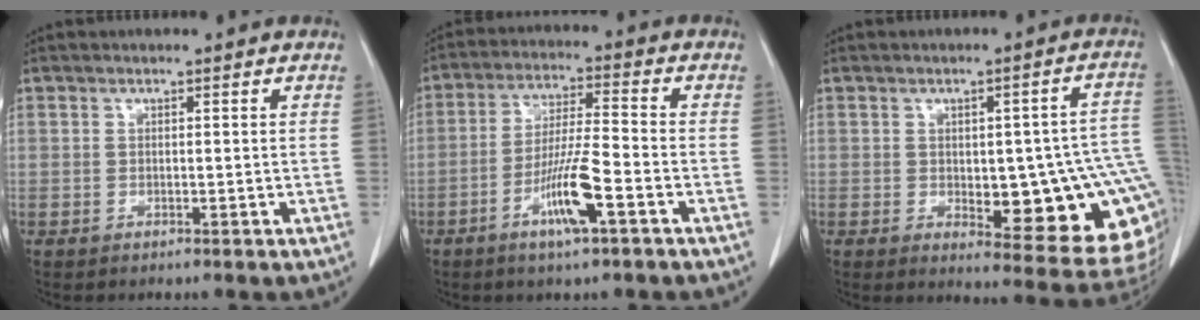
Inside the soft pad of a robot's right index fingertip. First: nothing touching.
{"total": 9.0, "force": [-4.0, 0.5, 8.0], "torque": [-0.156, -0.006, -0.074]}
{"total": 18.9, "force": [-2.9, 5.9, 17.8], "torque": [-0.136, 0.021, -0.010]}